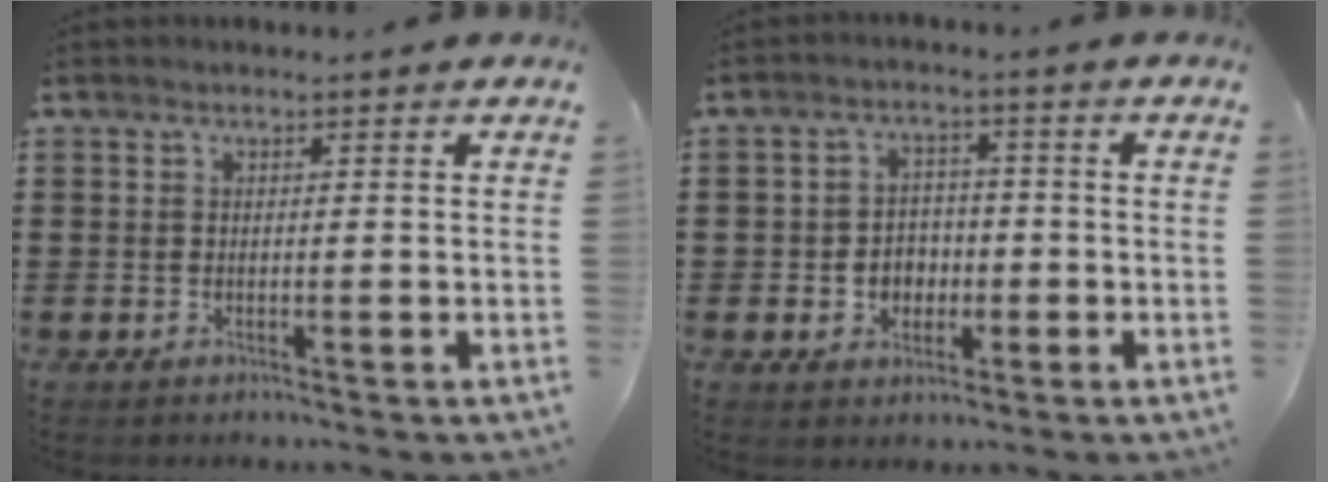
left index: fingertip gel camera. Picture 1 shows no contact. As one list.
[{"total": 4.0, "force": [-1.1, 3.5, 1.7], "torque": [-0.035, 0.005, -0.027]}]